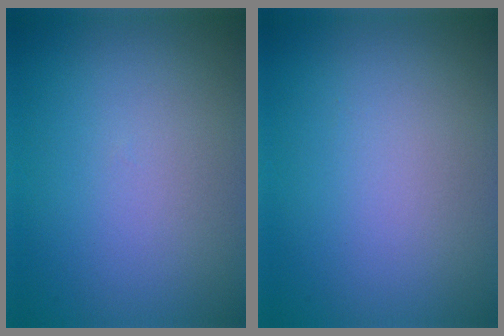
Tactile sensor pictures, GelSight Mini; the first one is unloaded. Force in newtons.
{"total": 0.0}